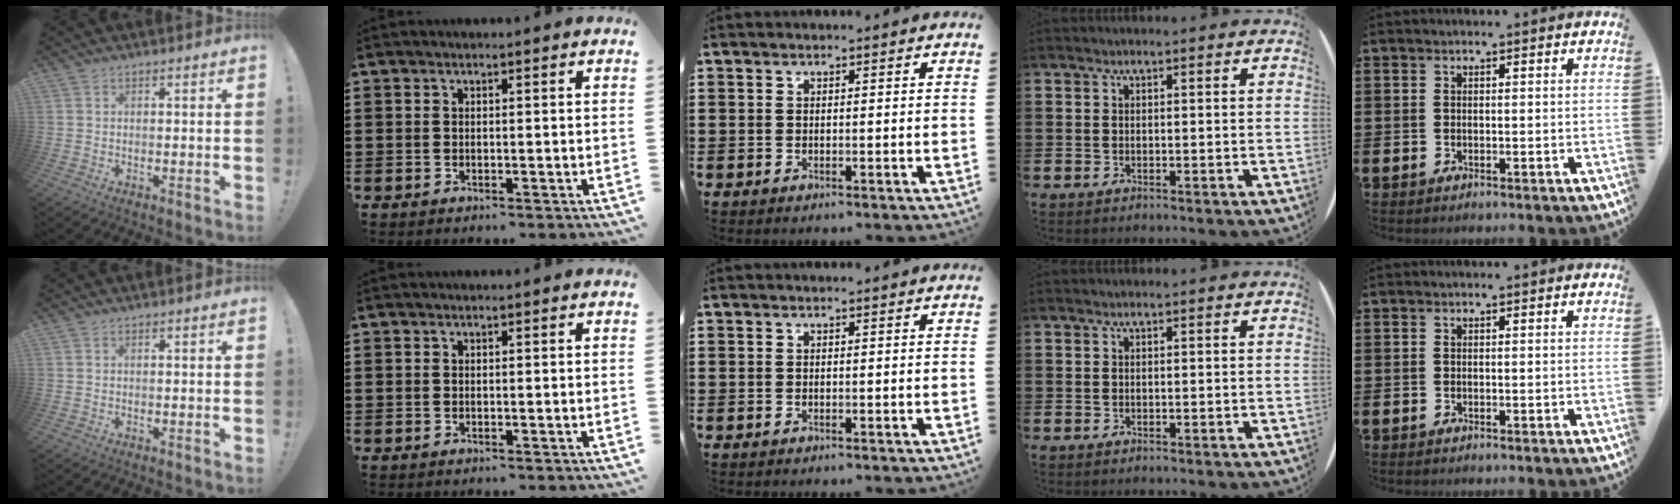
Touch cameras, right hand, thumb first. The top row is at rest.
{}